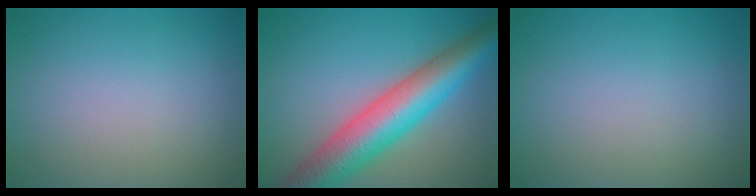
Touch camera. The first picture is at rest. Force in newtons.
{"total": 9.5, "press": 9.5, "slide": 0.3}
{"total": 0.0}